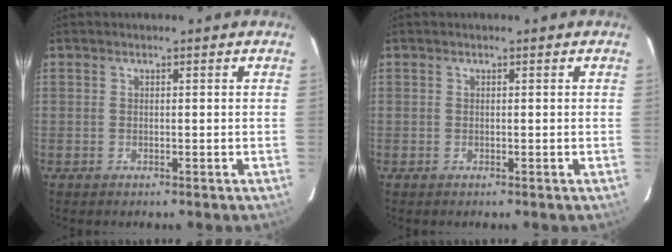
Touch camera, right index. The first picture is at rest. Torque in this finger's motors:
{"motor_torque": [0.59, 0.59, 0.00, 0.00]}